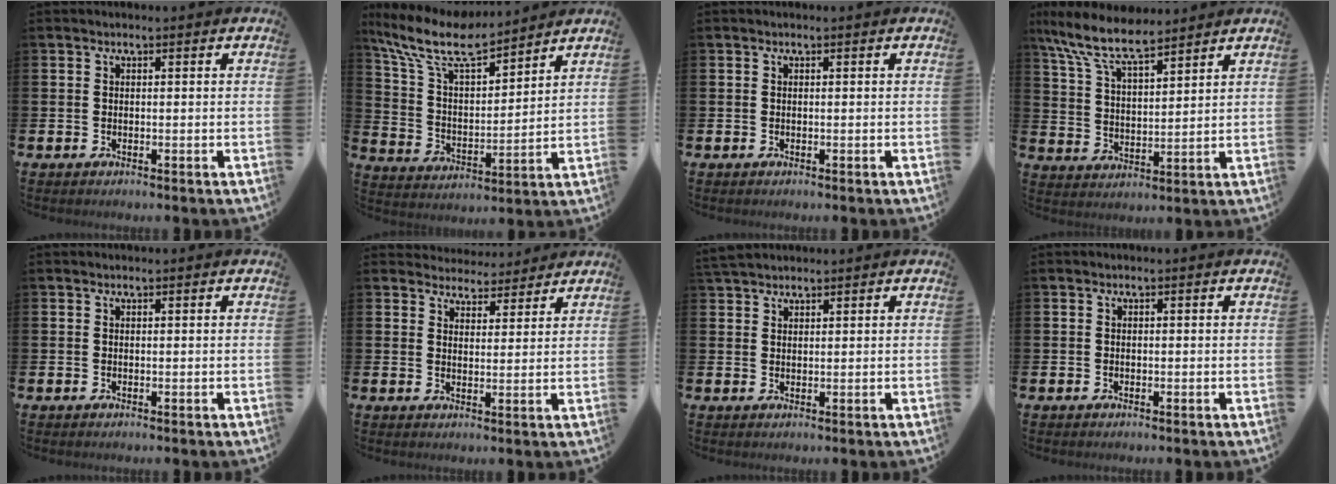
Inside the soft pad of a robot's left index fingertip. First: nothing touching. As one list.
[{"total": 10.7, "force": [9.2, 2.6, 4.8], "torque": [-0.130, -0.048, 0.161]}, {"total": 0.0}, {"total": 9.3, "force": [8.0, 2.3, 4.1], "torque": [-0.108, -0.032, 0.146]}, {"total": 0.0}, {"total": 3.9, "force": [3.8, 1.0, -0.4], "torque": [0.001, -0.026, 0.066]}, {"total": 2.7, "force": [2.6, 0.7, 0.4], "torque": [-0.002, -0.008, 0.047]}, {"total": 0.0}]